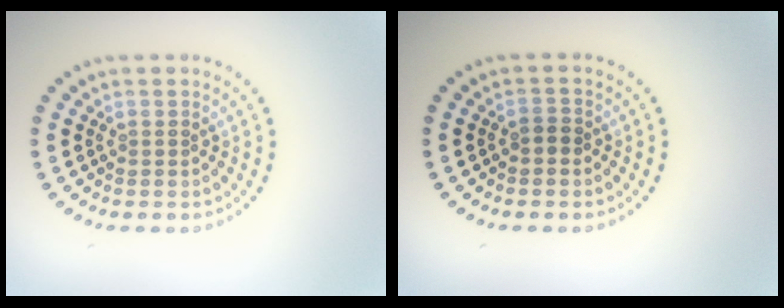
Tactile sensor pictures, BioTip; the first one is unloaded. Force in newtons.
{"total": 1.0, "press": 0.9, "slide": 0.4}